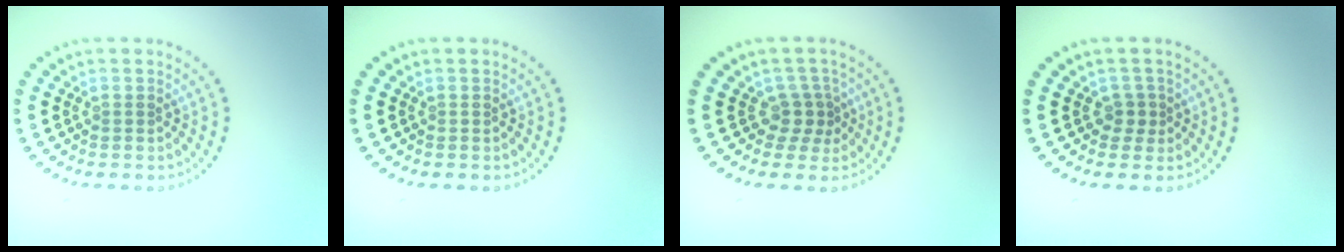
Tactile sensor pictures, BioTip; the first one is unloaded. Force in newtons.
{"total": 0.0}
{"total": 2.2, "press": 1.5, "slide": 1.6}
{"total": 1.2, "press": 1.0, "slide": 0.6}